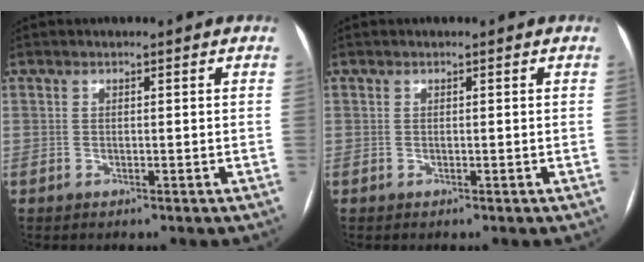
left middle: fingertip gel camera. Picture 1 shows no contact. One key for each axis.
{"total": 0.0}